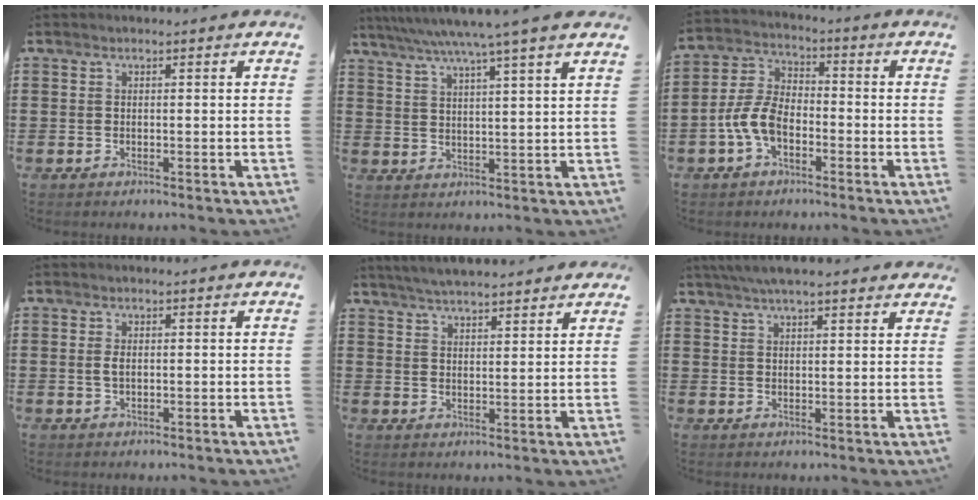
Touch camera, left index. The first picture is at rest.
{"total": 6.7, "force": [5.3, -1.1, 3.9], "torque": [-0.091, -0.023, 0.089]}
{"total": 6.7, "force": [-3.0, 3.8, 4.6], "torque": [-0.129, 0.001, -0.069]}
{"total": 1.6, "force": [0.1, 0.8, 1.4], "torque": [-0.036, 0.001, -0.003]}
{"total": 4.4, "force": [4.2, 0.0, 1.1], "torque": [-0.034, -0.011, 0.076]}
{"total": 5.0, "force": [4.4, 0.5, 2.4], "torque": [-0.056, -0.002, 0.080]}